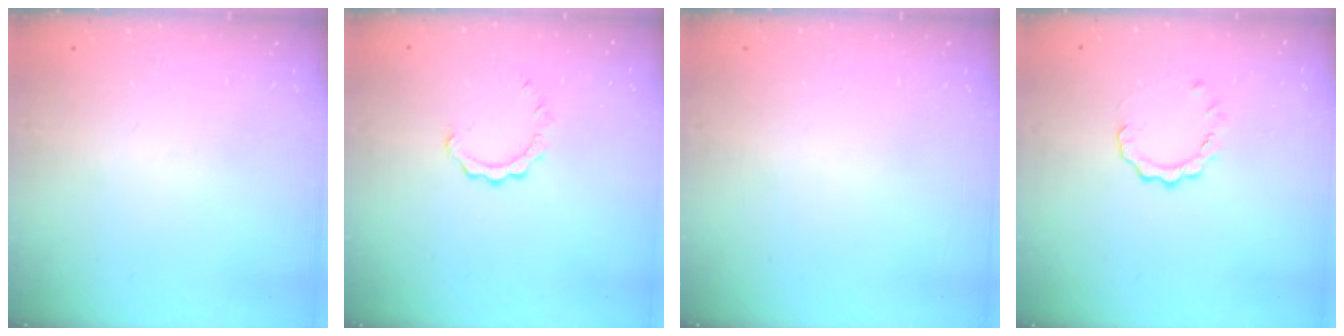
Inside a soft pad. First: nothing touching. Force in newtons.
{"total": 2.6, "press": 2.6, "slide": 0.2}
{"total": 0.0}
{"total": 2.6, "press": 2.6, "slide": 0.2}